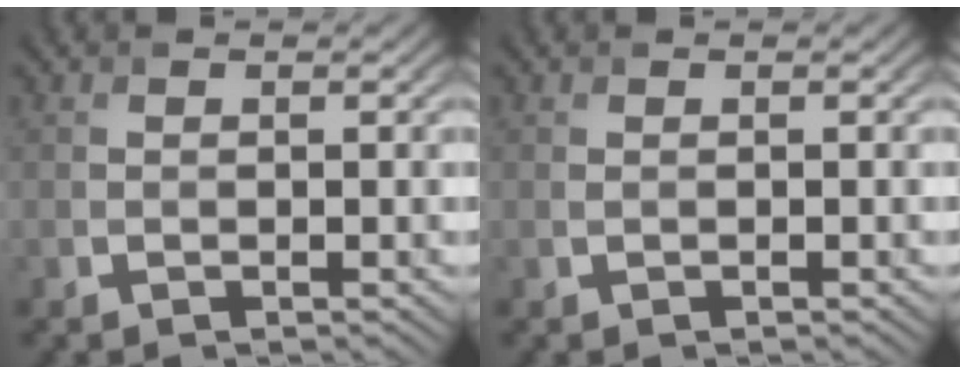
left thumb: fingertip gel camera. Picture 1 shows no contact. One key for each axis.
{"total": 0.0}